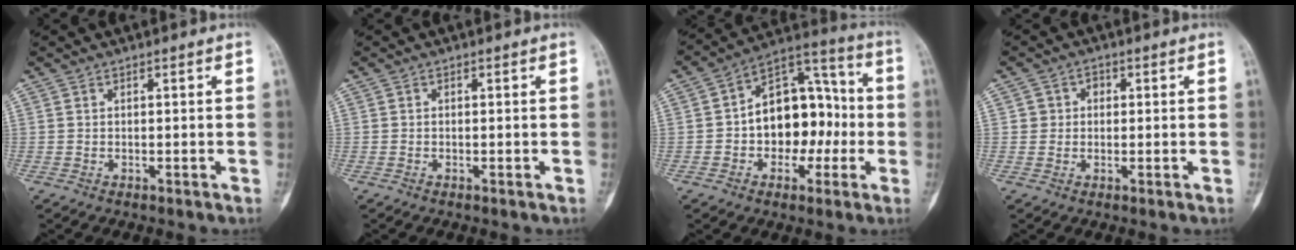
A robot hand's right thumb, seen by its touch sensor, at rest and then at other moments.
{"total": 0.0}
{"total": 15.8, "force": [-1.6, 10.7, 11.5], "torque": [-0.127, 0.049, -0.029]}
{"total": 2.8, "force": [0.3, 2.7, 0.6], "torque": [0.012, 0.006, 0.001]}